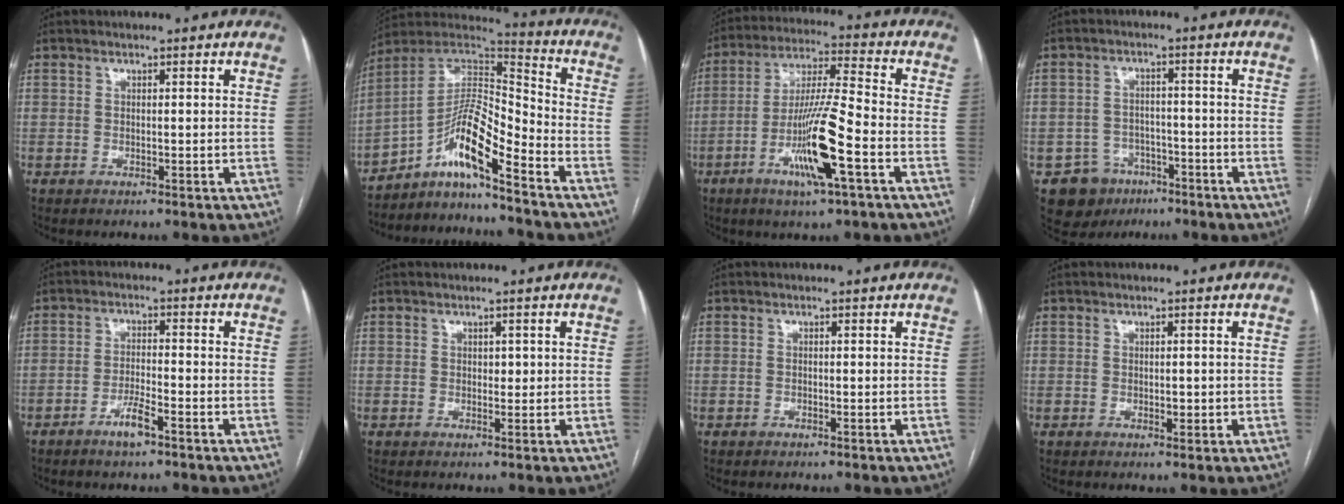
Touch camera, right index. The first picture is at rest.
{"total": 11.8, "force": [-7.4, 1.3, 9.1], "torque": [-0.171, 0.029, -0.135]}
{"total": 13.7, "force": [-5.2, 0.5, 12.7], "torque": [-0.245, -0.009, -0.097]}
{"total": 6.9, "force": [-3.8, 5.7, 1.0], "torque": [-0.016, 0.010, -0.051]}
{"total": 4.0, "force": [-2.7, 0.5, 3.0], "torque": [-0.058, -0.001, -0.049]}
{"total": 1.2, "force": [0.2, 0.8, 0.8], "torque": [-0.007, 0.001, 0.003]}
{"total": 0.0}
{"total": 1.6, "force": [-0.2, 1.0, 1.3], "torque": [-0.017, 0.000, 0.001]}